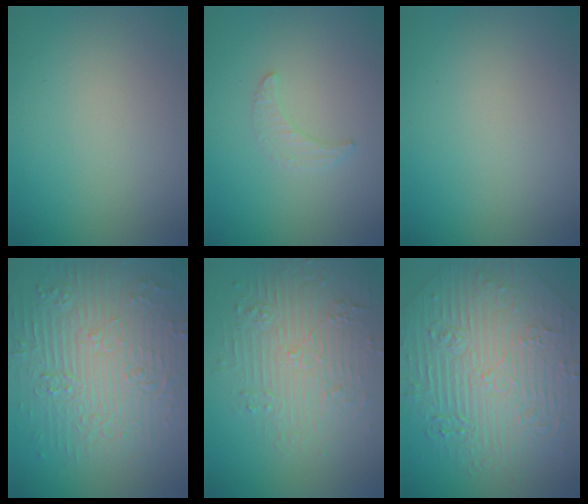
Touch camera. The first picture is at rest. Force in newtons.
{"total": 1.3, "press": 1.3, "slide": 0.4}
{"total": 0.0}
{"total": 9.1, "press": 6.6, "slide": 6.3}
{"total": 4.8, "press": 4.2, "slide": 2.4}
{"total": 11.1, "press": 7.5, "slide": 8.1}